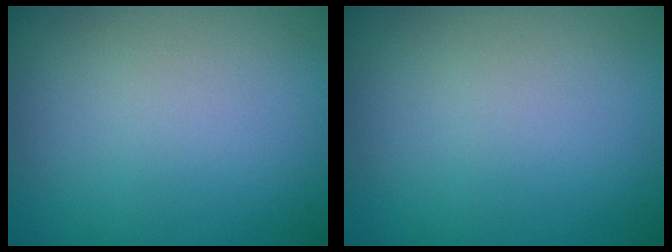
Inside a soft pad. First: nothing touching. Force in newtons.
{"total": 0.0}